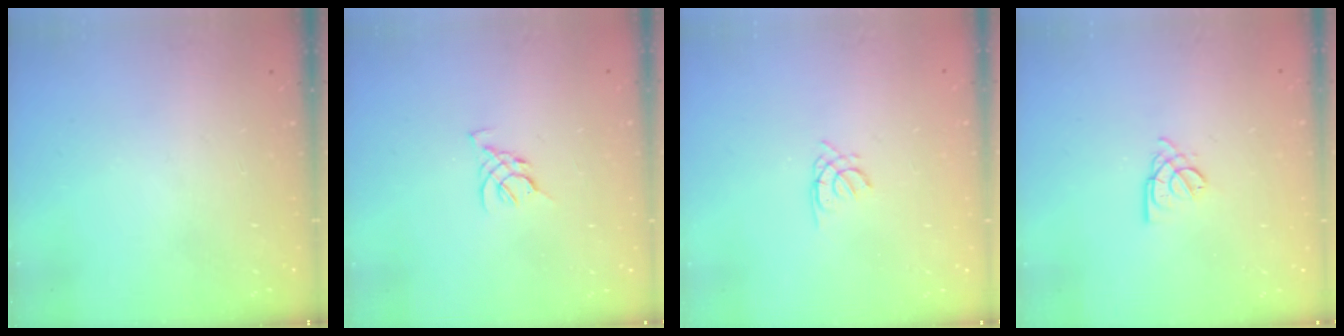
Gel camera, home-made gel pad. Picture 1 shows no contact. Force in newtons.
{"total": 3.2, "press": 3.2, "slide": 0.7}
{"total": 0.5, "press": 0.4, "slide": 0.3}
{"total": 3.0, "press": 2.9, "slide": 0.5}